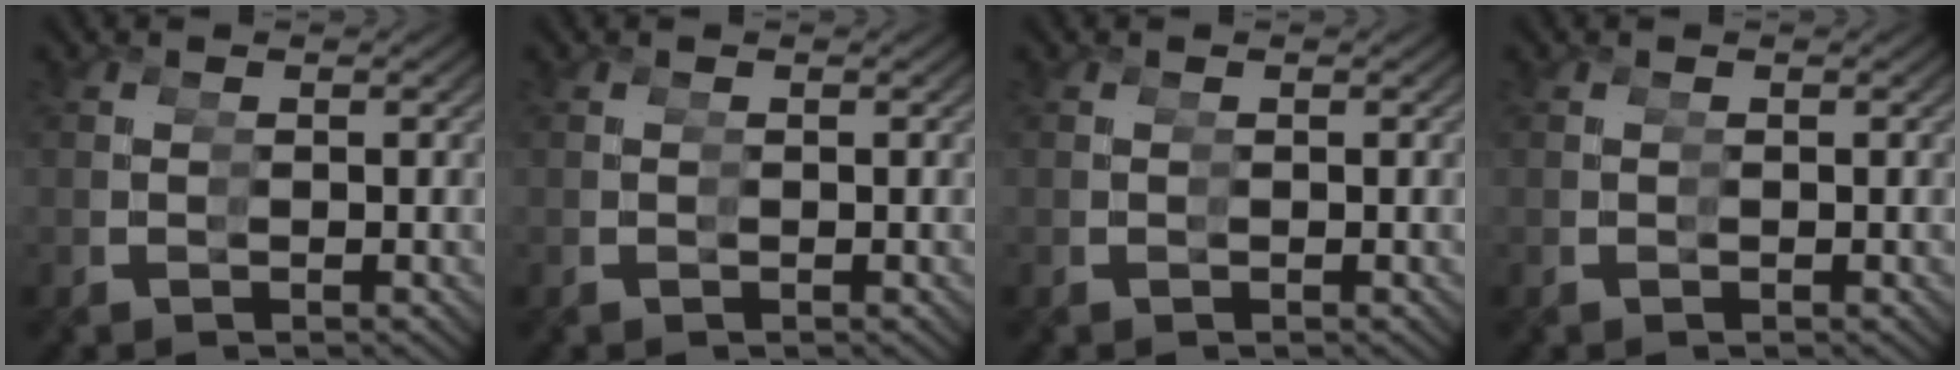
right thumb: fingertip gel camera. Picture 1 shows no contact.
{"total": 0.0}
{"total": 0.0}
{"total": 0.0}